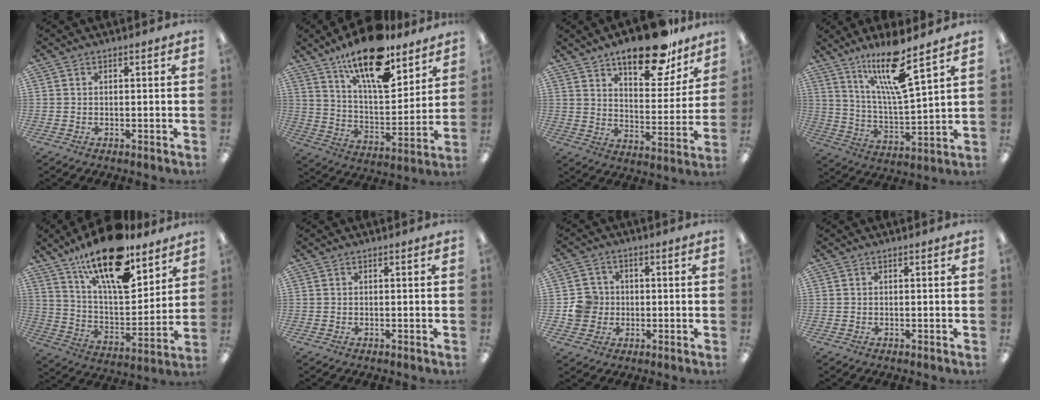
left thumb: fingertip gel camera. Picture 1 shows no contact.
{"total": 18.5, "force": [13.2, 6.6, 11.1], "torque": [-0.190, -0.073, 0.223]}
{"total": 18.5, "force": [13.4, 7.3, 10.5], "torque": [-0.141, -0.077, 0.221]}
{"total": 15.2, "force": [10.9, 2.2, 10.4], "torque": [-0.196, -0.057, 0.177]}
{"total": 21.2, "force": [14.9, 7.6, 13.0], "torque": [-0.226, -0.085, 0.254]}
{"total": 0.0}
{"total": 6.6, "force": [-0.2, 6.4, 1.6], "torque": [-0.017, 0.011, -0.002]}
{"total": 0.0}